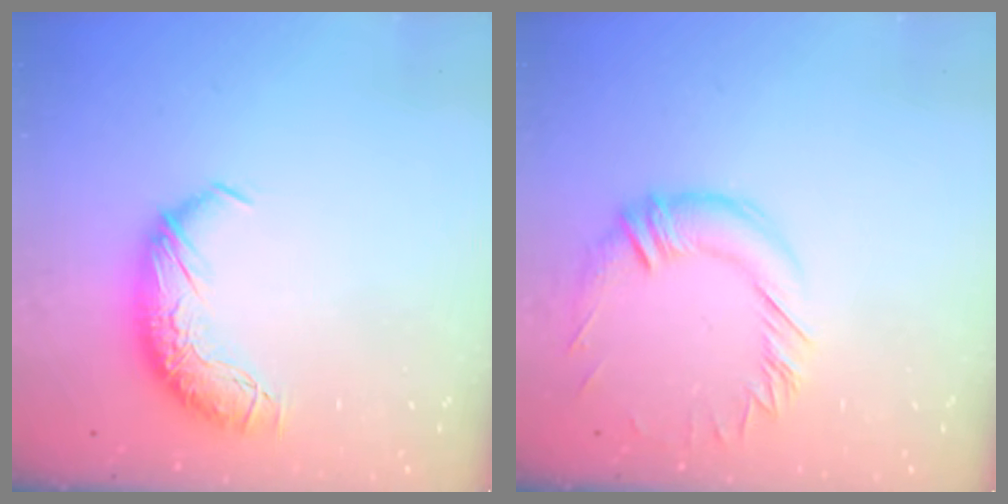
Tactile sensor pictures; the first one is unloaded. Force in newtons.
{"total": 0.8, "press": 0.2, "slide": 0.8}